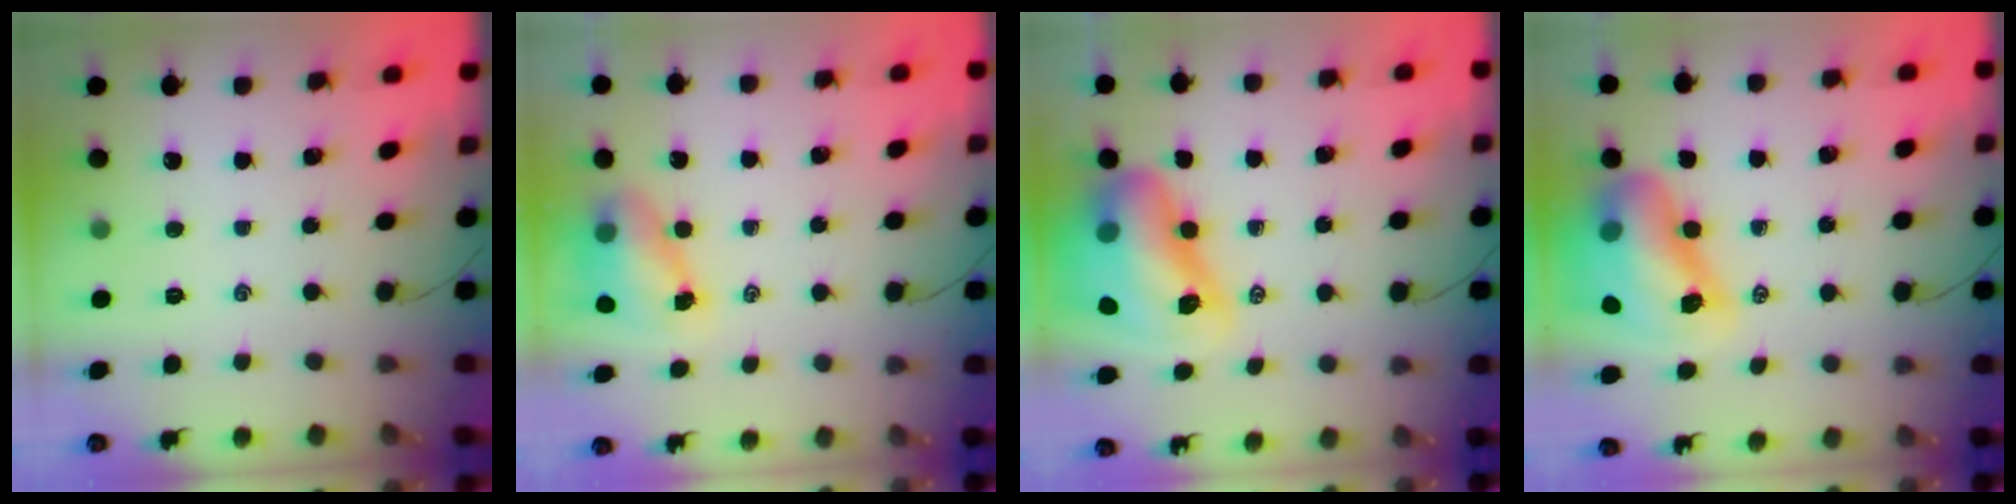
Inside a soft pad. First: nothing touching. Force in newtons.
{"total": 6.8, "press": 6.7, "slide": 0.9}
{"total": 16.0, "press": 15.4, "slide": 4.4}
{"total": 16.1, "press": 15.4, "slide": 4.7}